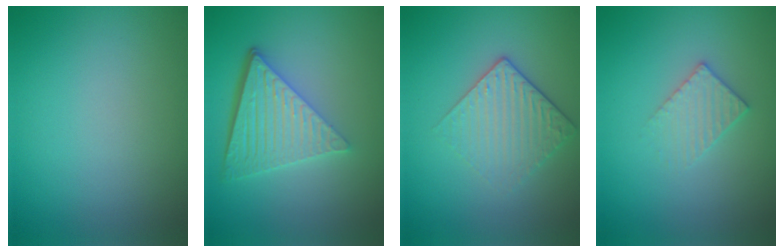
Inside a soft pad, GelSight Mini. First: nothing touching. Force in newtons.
{"total": 6.4, "press": 4.3, "slide": 4.8}
{"total": 2.9, "press": 2.6, "slide": 1.4}
{"total": 2.1, "press": 2.0, "slide": 0.3}